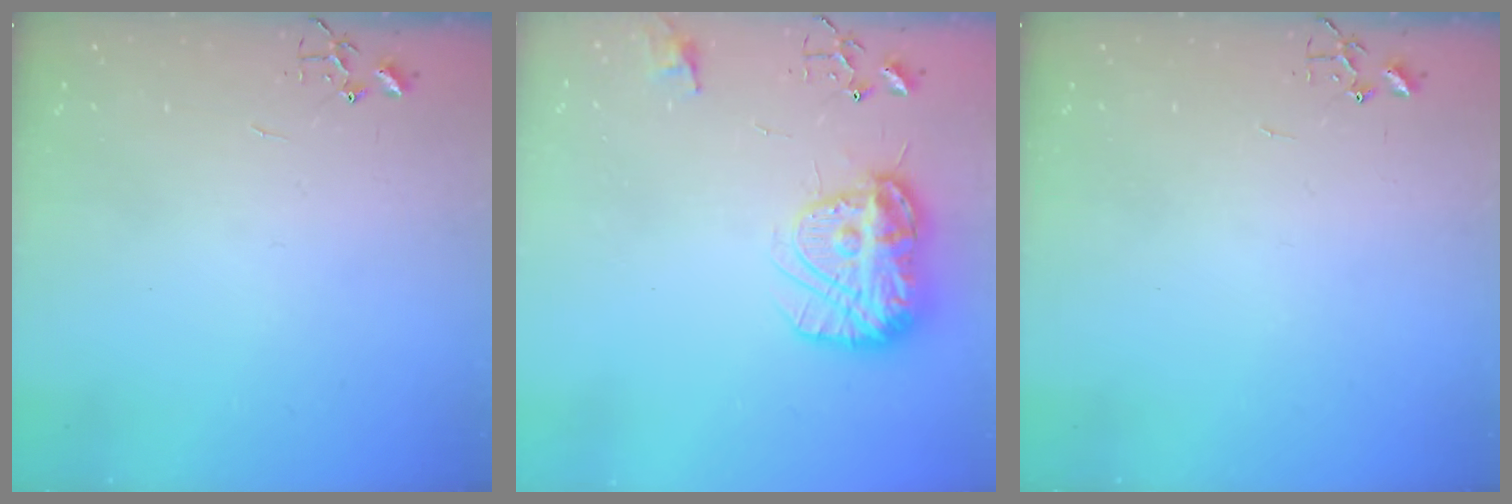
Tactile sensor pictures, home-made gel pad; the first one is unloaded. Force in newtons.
{"total": 15.6, "press": 15.5, "slide": 1.6}
{"total": 0.0}